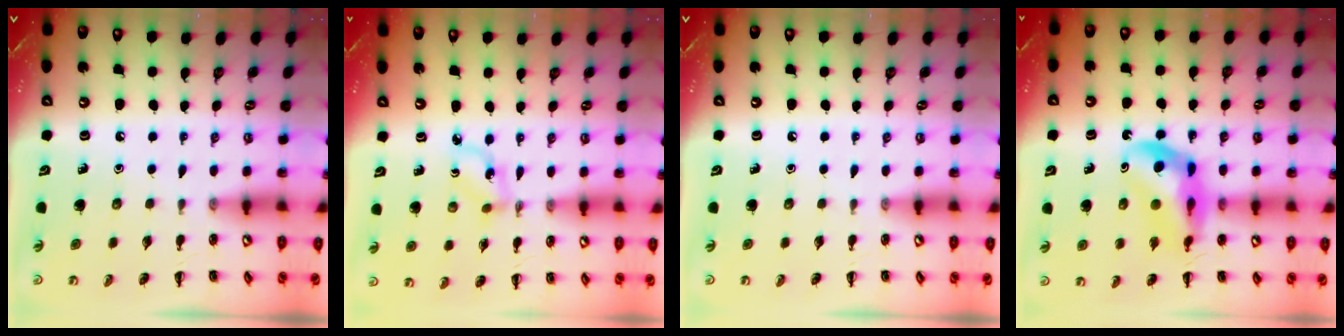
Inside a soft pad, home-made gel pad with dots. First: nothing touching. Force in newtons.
{"total": 1.8, "press": 1.7, "slide": 0.5}
{"total": 0.0}
{"total": 12.3, "press": 11.9, "slide": 3.3}